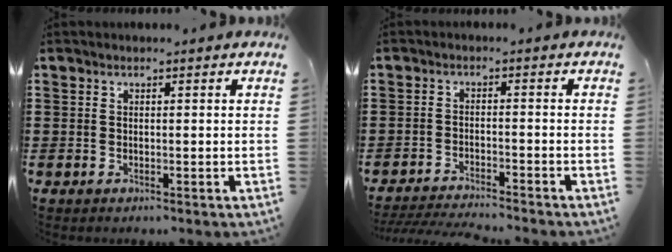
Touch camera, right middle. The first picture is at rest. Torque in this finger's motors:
{"motor_torque": [0.65, -0.26, 0.21, 0.04]}